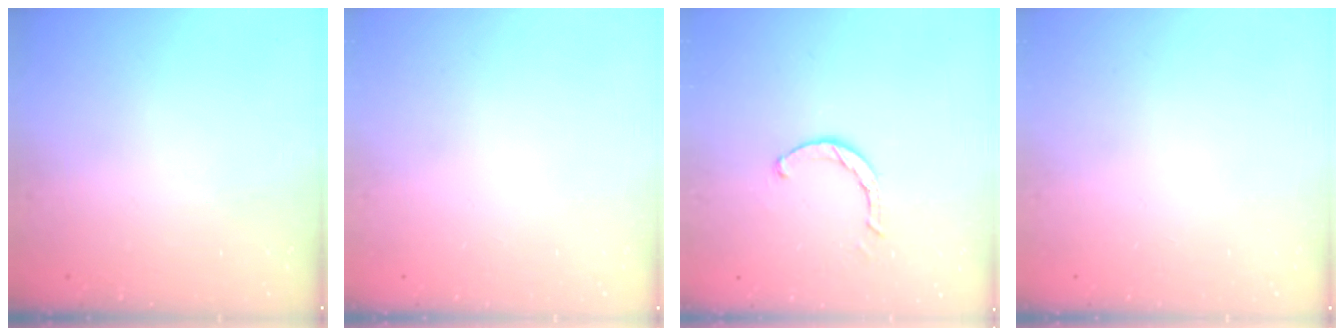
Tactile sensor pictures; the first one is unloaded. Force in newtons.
{"total": 0.0}
{"total": 2.5, "press": 2.5, "slide": 0.1}
{"total": 0.0}